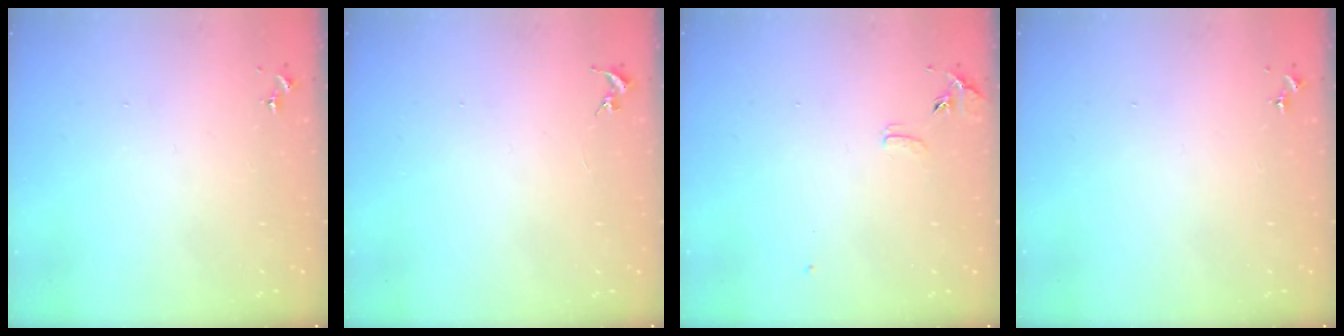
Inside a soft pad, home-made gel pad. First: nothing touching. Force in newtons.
{"total": 0.0}
{"total": 6.9, "press": 6.9, "slide": 0.6}
{"total": 0.0}